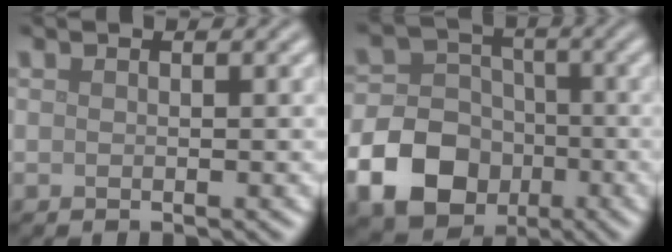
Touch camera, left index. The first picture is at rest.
{"total": 10.3, "force": [-4.0, 8.4, 4.5], "torque": [-0.082, -0.027, -0.104]}